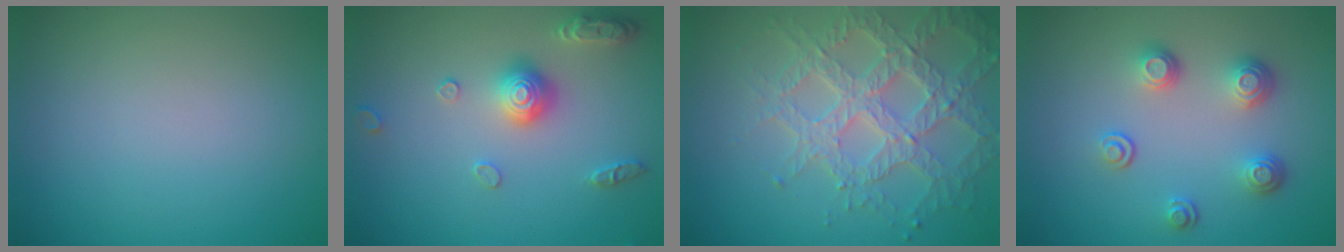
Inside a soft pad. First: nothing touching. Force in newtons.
{"total": 2.9, "press": 2.9, "slide": 0.2}
{"total": 6.4, "press": 5.0, "slide": 4.0}
{"total": 3.2, "press": 2.5, "slide": 1.9}